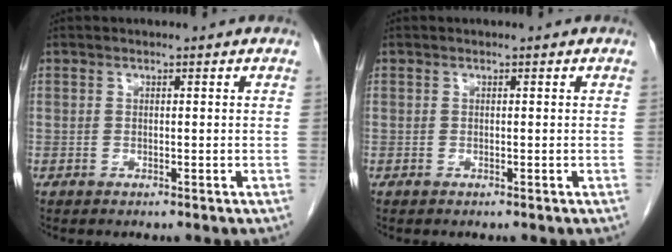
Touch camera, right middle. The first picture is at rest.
{"total": 0.0}